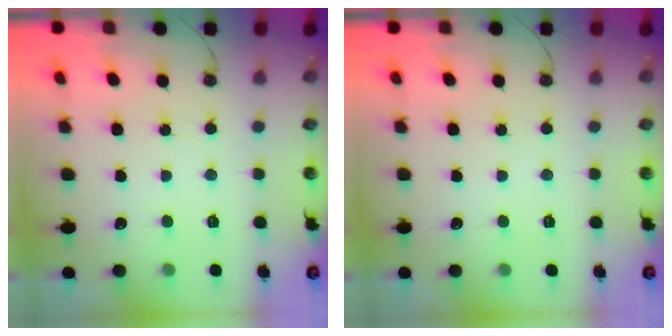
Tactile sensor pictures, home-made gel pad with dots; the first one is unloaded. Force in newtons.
{"total": 0.0}